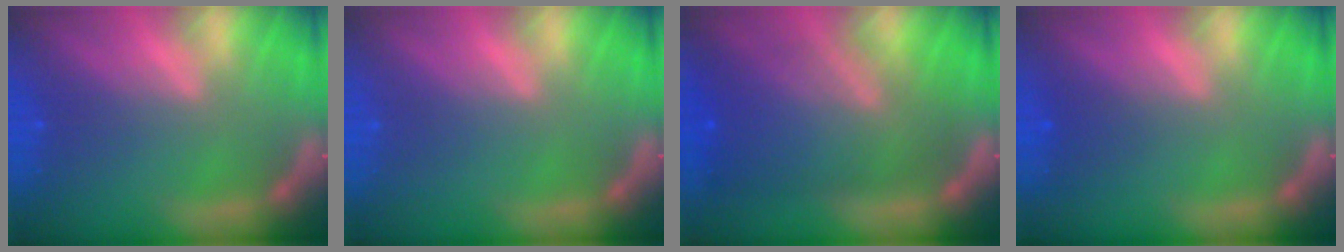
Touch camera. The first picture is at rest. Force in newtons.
{"total": 0.0}
{"total": 9.1}
{"total": 1.0}